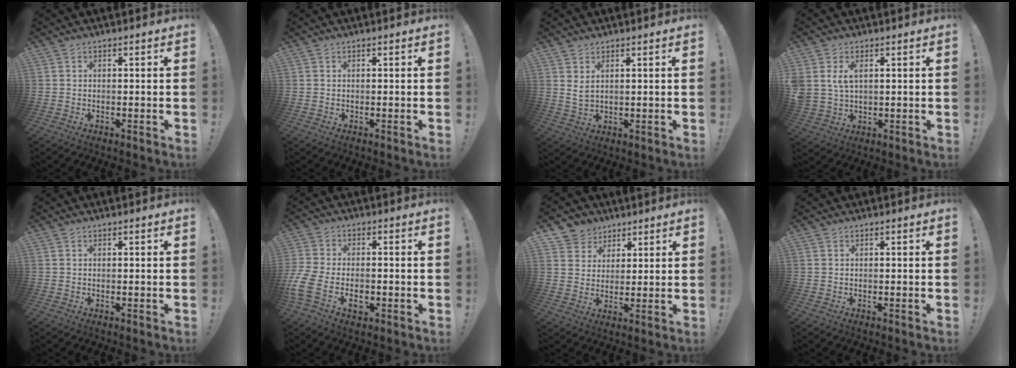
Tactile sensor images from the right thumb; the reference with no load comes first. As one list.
[{"total": 0.0}, {"total": 3.3, "force": [1.8, 1.4, 2.3], "torque": [-0.037, -0.009, 0.032]}, {"total": 5.5, "force": [2.2, 3.7, 3.4], "torque": [-0.084, -0.005, 0.040]}, {"total": 0.0}, {"total": 8.7, "force": [-3.2, 5.4, 6.1], "torque": [-0.136, -0.001, -0.060]}, {"total": 6.5, "force": [3.3, 5.6, 0.3], "torque": [-0.009, -0.024, 0.069]}, {"total": 0.0}]